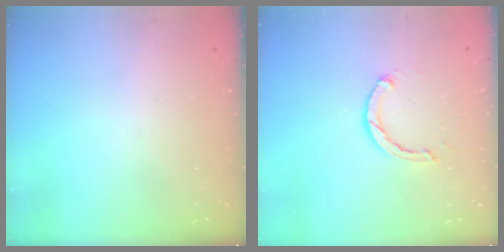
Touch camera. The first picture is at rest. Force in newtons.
{"total": 2.4, "press": 2.3, "slide": 0.4}